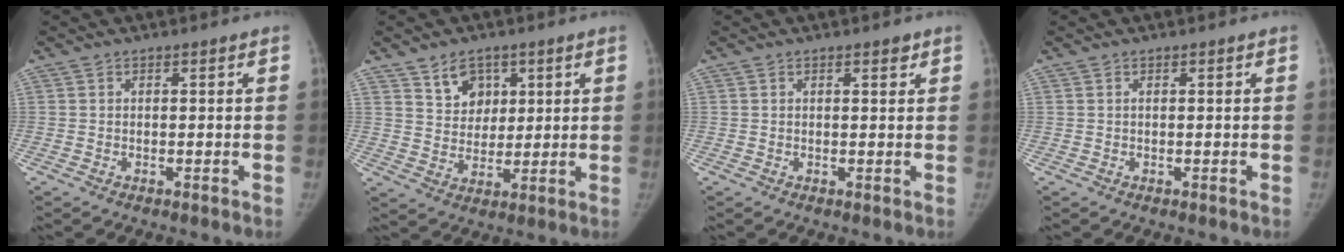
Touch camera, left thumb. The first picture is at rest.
{"total": 6.8, "force": [3.7, 5.2, 2.5], "torque": [-0.012, -0.025, 0.070]}
{"total": 1.3, "force": [0.9, 0.5, 0.9], "torque": [-0.007, -0.004, 0.011]}
{"total": 0.0}